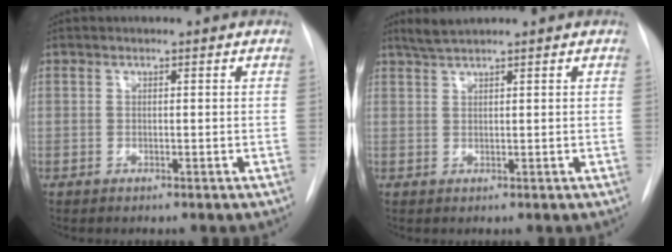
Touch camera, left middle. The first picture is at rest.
{"total": 2.5, "force": [2.2, -0.3, 1.1], "torque": [-0.026, 0.007, 0.046]}